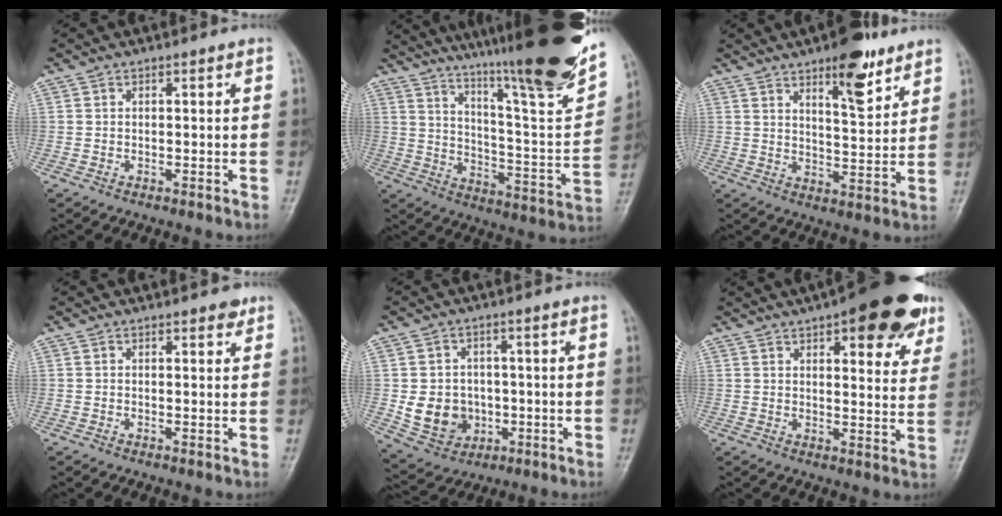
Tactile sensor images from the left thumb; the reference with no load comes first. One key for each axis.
{"total": 29.3, "fx": 21.9, "fy": 3.3, "fz": 19.2, "tx": -0.281, "ty": -0.106, "tz": 0.318}
{"total": 11.0, "fx": 6.8, "fy": 3.7, "fz": 7.7, "tx": -0.093, "ty": -0.042, "tz": 0.104}
{"total": 1.9, "fx": 1.3, "fy": 0.8, "fz": 1.1, "tx": -0.005, "ty": -0.005, "tz": 0.013}
{"total": 9.2, "fx": -1.0, "fy": 8.0, "fz": 4.3, "tx": -0.039, "ty": 0.002, "tz": -0.002}
{"total": 18.3, "fx": 10.5, "fy": 6.6, "fz": 13.4, "tx": -0.140, "ty": -0.027, "tz": 0.134}